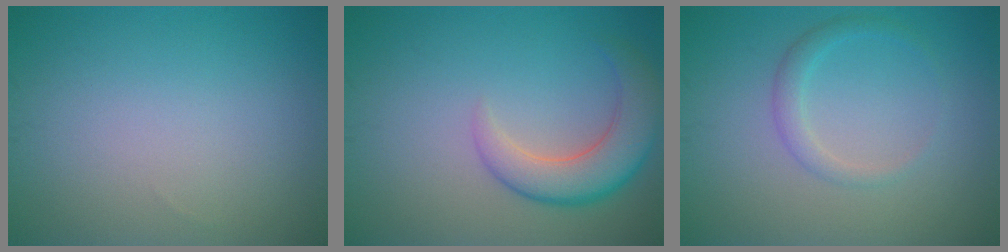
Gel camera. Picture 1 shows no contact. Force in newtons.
{"total": 5.0, "press": 5.0, "slide": 0.3}
{"total": 1.7, "press": 1.7, "slide": 0.1}